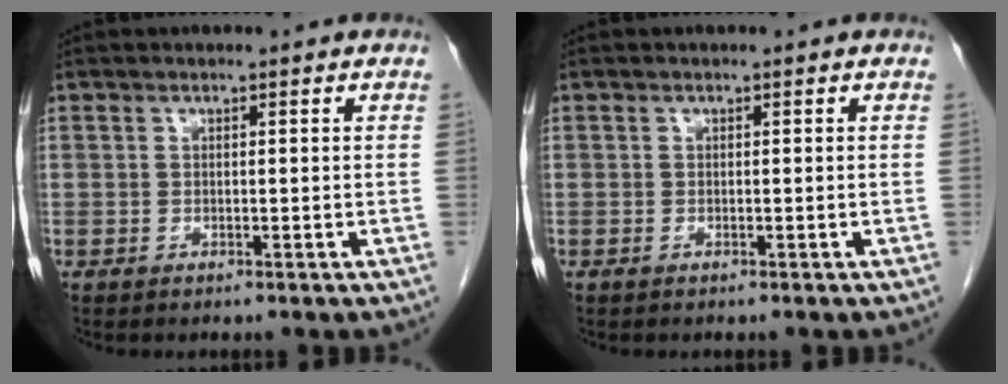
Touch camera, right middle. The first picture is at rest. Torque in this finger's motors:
{"motor_torque": [-0.03, -0.02, 0.00, 0.01]}